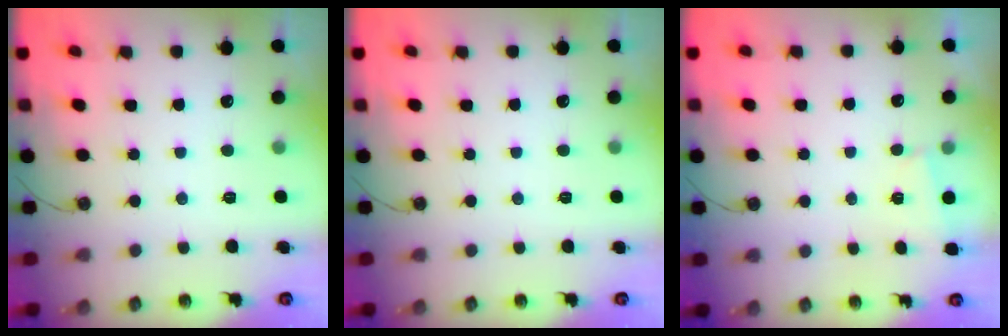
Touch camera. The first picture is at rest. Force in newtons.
{"total": 0.0}
{"total": 1.1, "press": 1.0, "slide": 0.3}